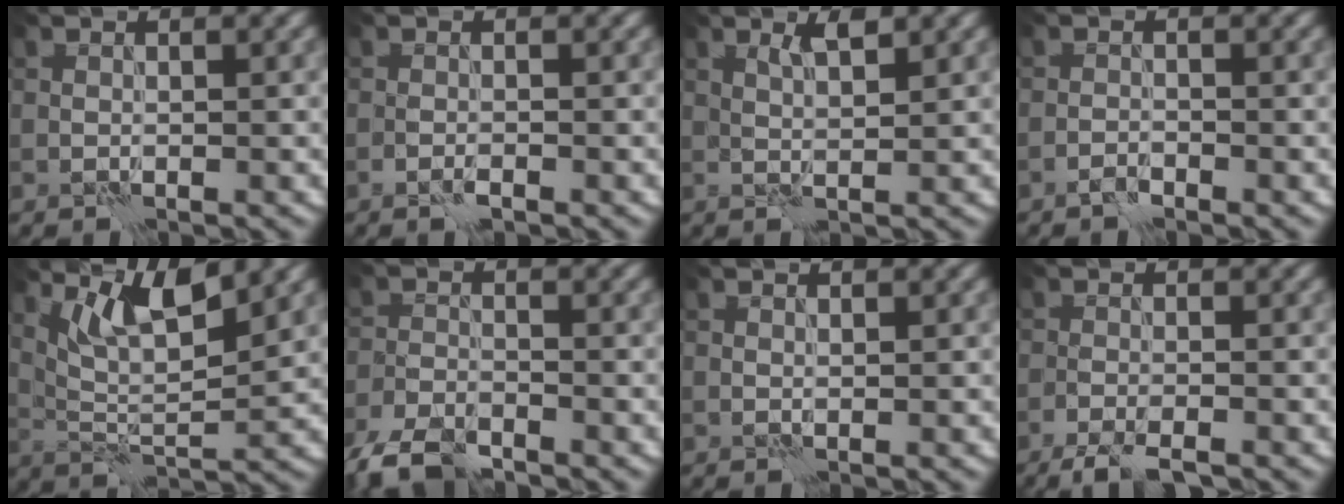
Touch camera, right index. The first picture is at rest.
{"total": 1.0, "force": [-0.7, 0.2, 0.7], "torque": [-0.015, 0.002, -0.015]}
{"total": 1.8, "force": [1.3, 0.1, 1.2], "torque": [-0.022, -0.001, 0.023]}
{"total": 1.1, "force": [-0.9, 0.3, 0.4], "torque": [-0.007, 0.005, -0.021]}
{"total": 5.6, "force": [3.7, 1.1, 4.0], "torque": [-0.077, -0.007, 0.073]}
{"total": 5.3, "force": [-4.4, 1.7, 2.4], "torque": [-0.045, -0.009, -0.093]}
{"total": 0.0}
{"total": 3.7, "force": [-3.1, 0.5, 2.0], "torque": [-0.044, -0.017, -0.054]}